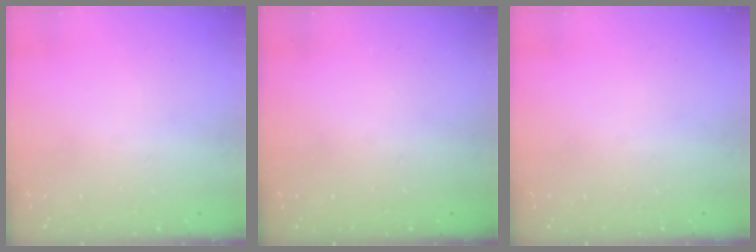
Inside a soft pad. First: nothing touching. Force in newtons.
{"total": 0.0}
{"total": 0.0}